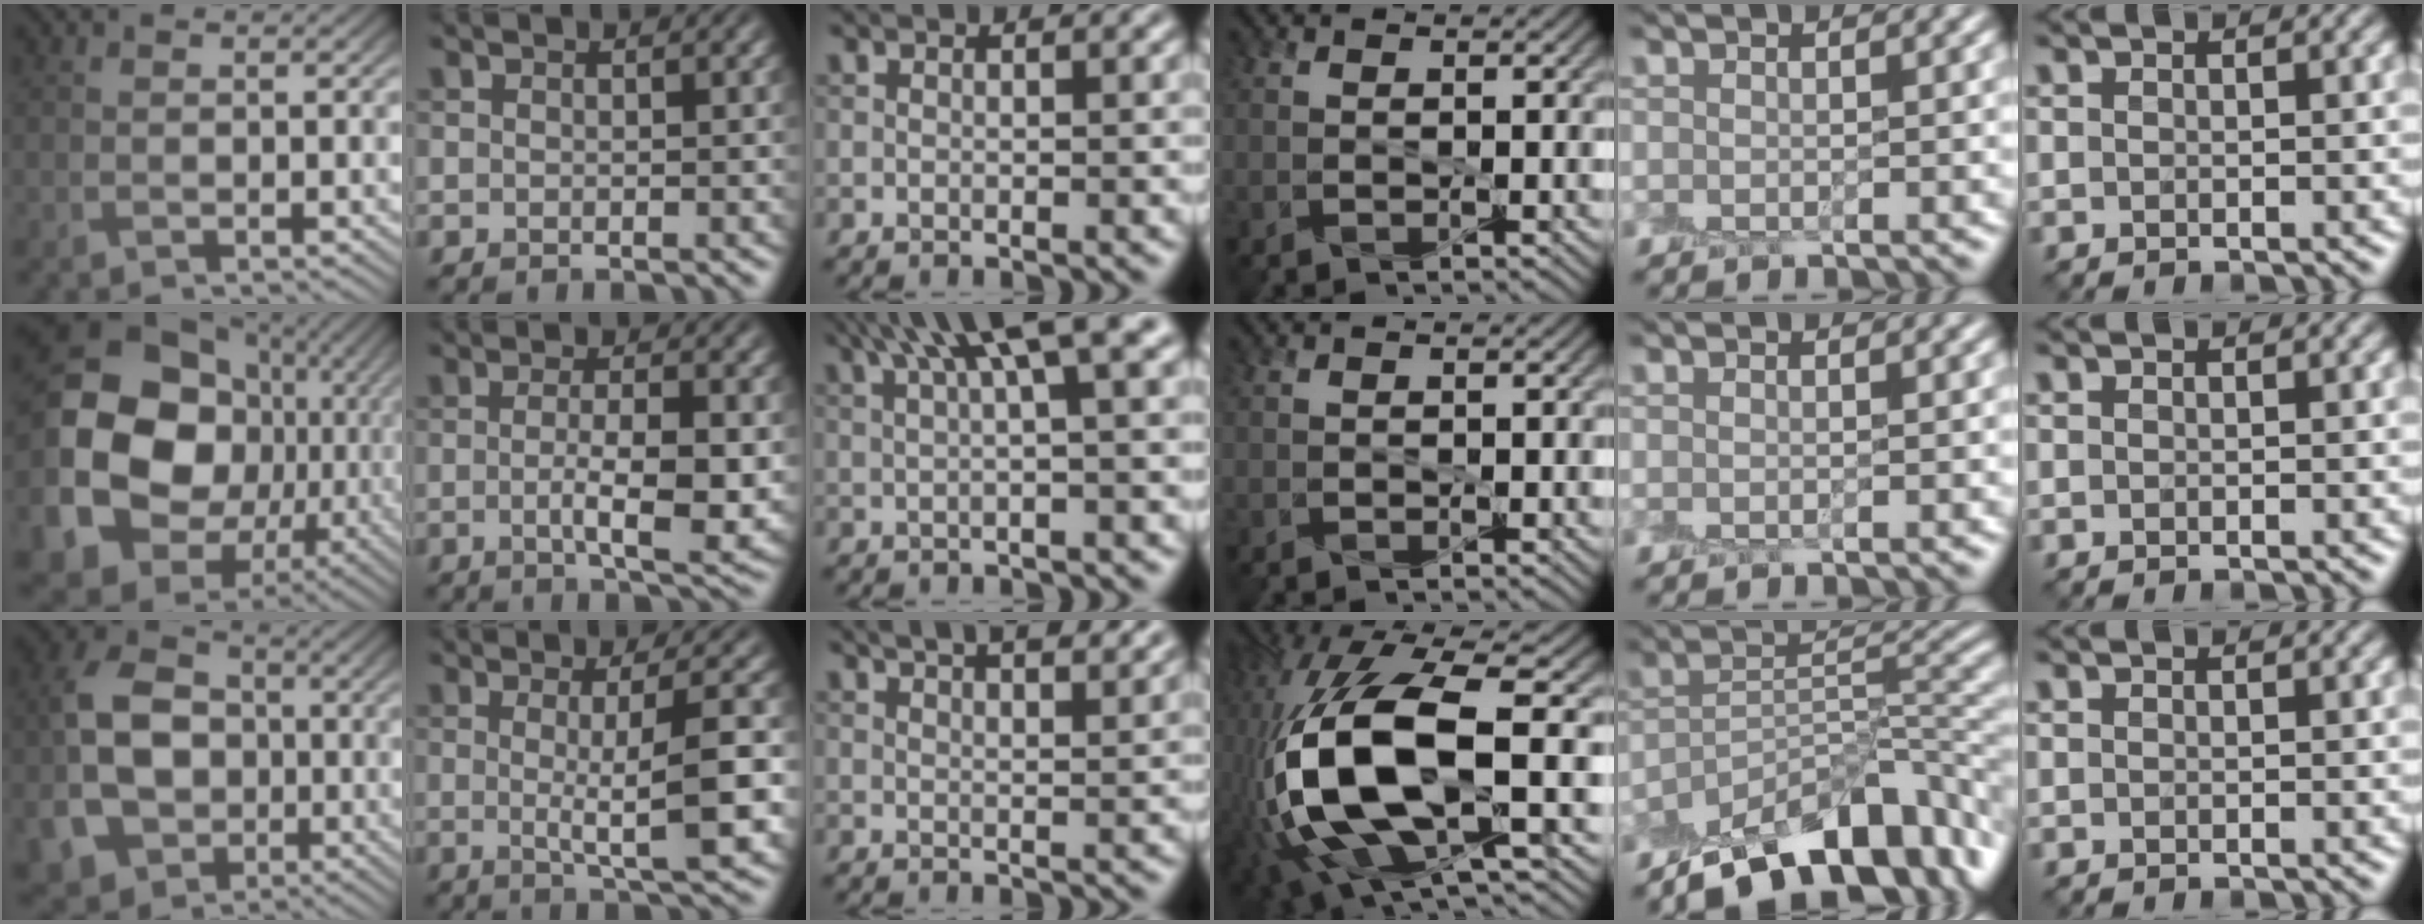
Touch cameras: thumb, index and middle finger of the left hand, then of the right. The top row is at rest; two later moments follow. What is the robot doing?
{"motion": "peel", "object": "plastic screen protector"}